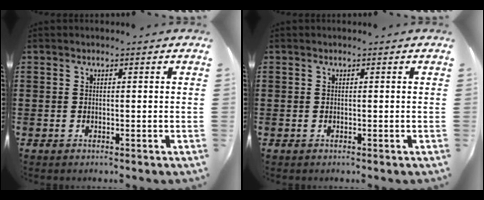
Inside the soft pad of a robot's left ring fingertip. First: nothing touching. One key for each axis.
{"total": 0.0}